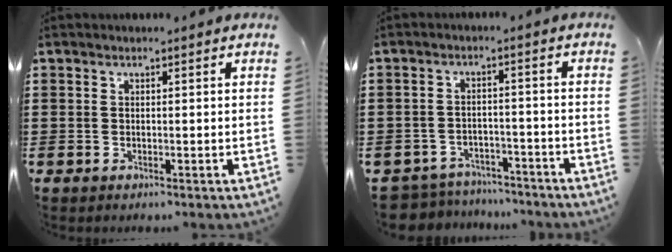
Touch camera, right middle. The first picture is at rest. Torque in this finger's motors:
{"motor_torque": [0.63, 0.39, 0.12, 0.02]}